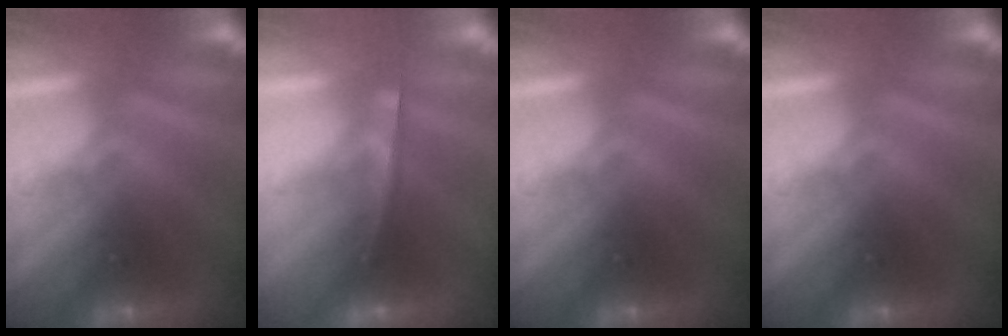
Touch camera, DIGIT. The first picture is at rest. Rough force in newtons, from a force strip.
{"total": 4.6}
{"total": 0.0}
{"total": 0.0}